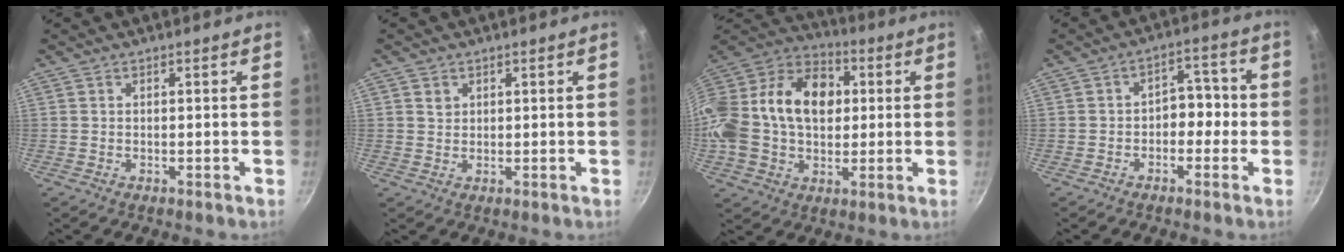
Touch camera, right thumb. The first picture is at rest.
{"total": 1.7, "force": [0.8, 1.4, 0.6], "torque": [-0.006, -0.001, 0.014]}
{"total": 25.4, "force": [2.6, 18.1, 17.6], "torque": [-0.317, 0.044, 0.032]}
{"total": 5.6, "force": [-1.2, 3.9, 3.7], "torque": [-0.003, 0.028, -0.026]}